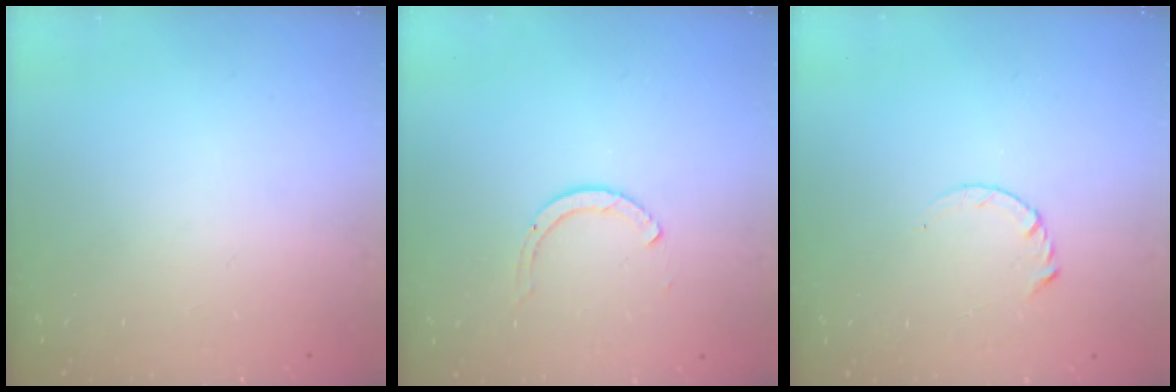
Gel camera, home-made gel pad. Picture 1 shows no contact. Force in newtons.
{"total": 2.0, "press": 1.9, "slide": 0.3}
{"total": 3.5, "press": 3.5, "slide": 0.4}